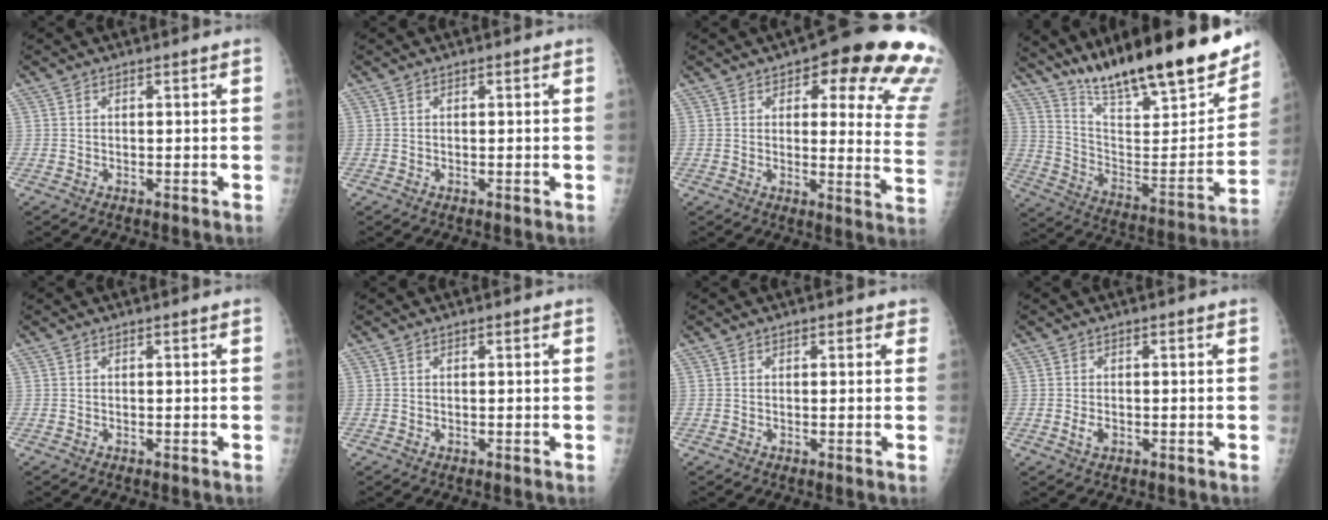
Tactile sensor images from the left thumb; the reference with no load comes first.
{"total": 0.0}
{"total": 19.6, "force": [12.0, 6.4, 14.0], "torque": [-0.115, -0.056, 0.126]}
{"total": 28.4, "force": [21.6, 6.6, 17.2], "torque": [-0.240, -0.089, 0.334]}
{"total": 0.0}
{"total": 0.0}
{"total": 1.7, "force": [1.0, 1.1, 0.8], "torque": [0.010, 0.000, 0.006]}
{"total": 2.1, "force": [-0.6, 1.4, 1.5], "torque": [-0.025, 0.000, -0.010]}